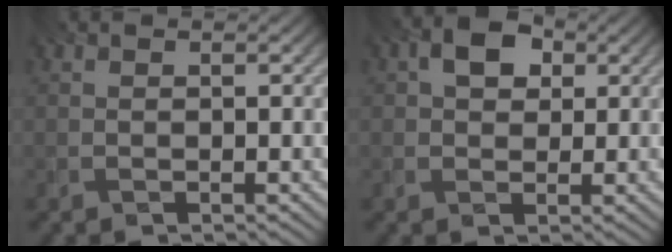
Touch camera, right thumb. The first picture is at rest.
{"total": 4.5, "force": [1.5, 3.3, 2.7], "torque": [-0.048, 0.008, 0.018]}